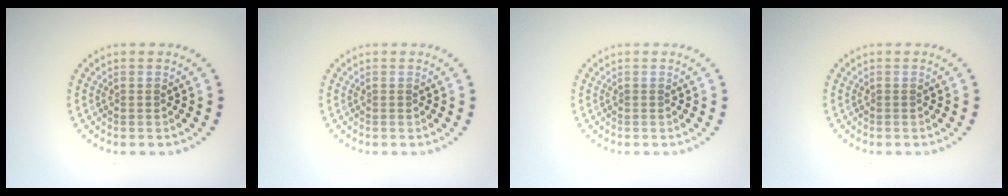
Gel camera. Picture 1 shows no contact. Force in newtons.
{"total": 0.0}
{"total": 0.0}
{"total": 0.0}